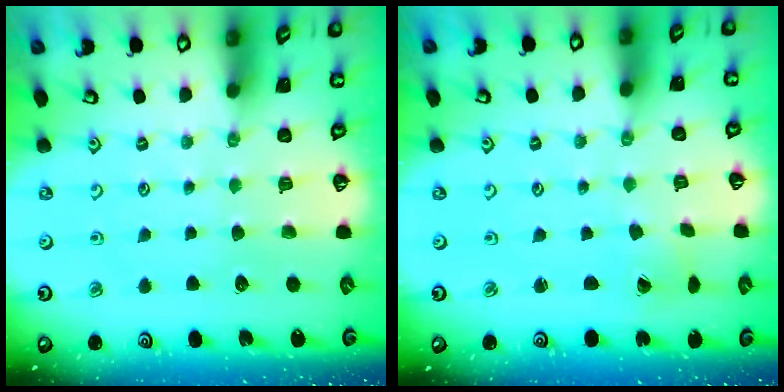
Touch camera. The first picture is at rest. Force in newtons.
{"total": 0.0}